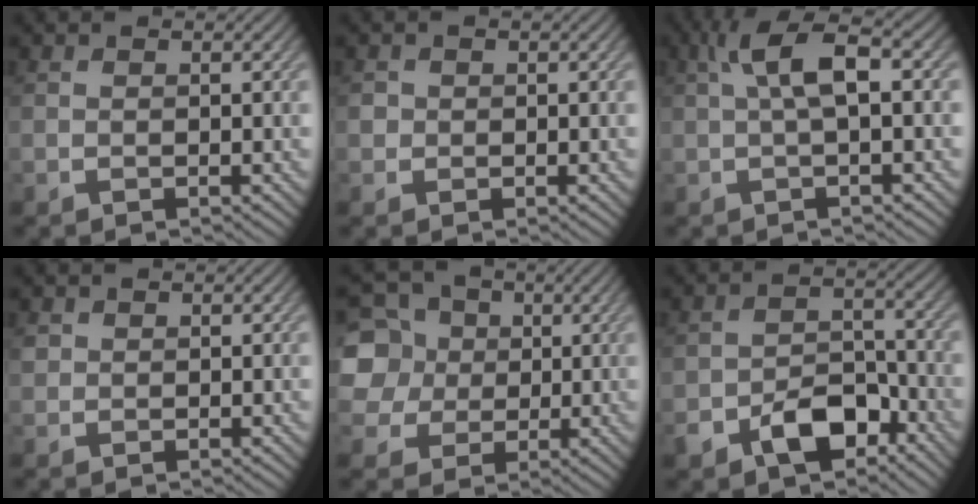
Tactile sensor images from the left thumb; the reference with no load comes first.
{"total": 1.1, "force": [0.0, 1.1, 0.1], "torque": [0.002, -0.003, -0.004]}
{"total": 5.5, "force": [1.0, 1.4, 5.2], "torque": [-0.098, 0.018, 0.016]}
{"total": 0.9, "force": [0.5, 0.8, 0.1], "torque": [-0.003, -0.001, 0.010]}
{"total": 9.8, "force": [1.8, 8.6, 4.3], "torque": [-0.155, 0.025, 0.015]}
{"total": 8.1, "force": [-4.9, 4.6, 4.5], "torque": [-0.076, -0.010, -0.094]}